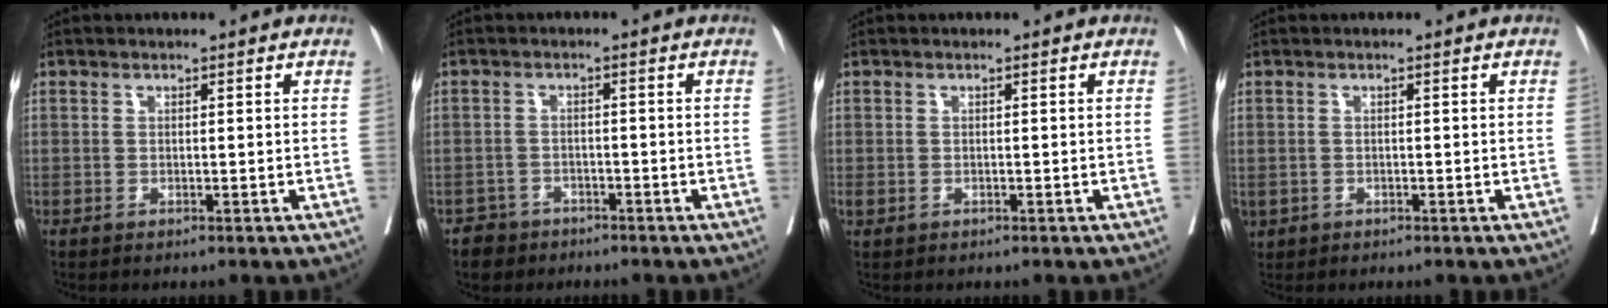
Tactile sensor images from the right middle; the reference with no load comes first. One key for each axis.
{"total": 3.4, "fx": -2.4, "fy": 2.4, "fz": -0.2, "tx": 0.002, "ty": 0.009, "tz": -0.040}
{"total": 1.7, "fx": -0.6, "fy": 1.2, "fz": 1.1, "tx": -0.028, "ty": 0.000, "tz": -0.004}
{"total": 3.1, "fx": -1.2, "fy": 2.5, "fz": 1.3, "tx": -0.034, "ty": -0.002, "tz": -0.012}